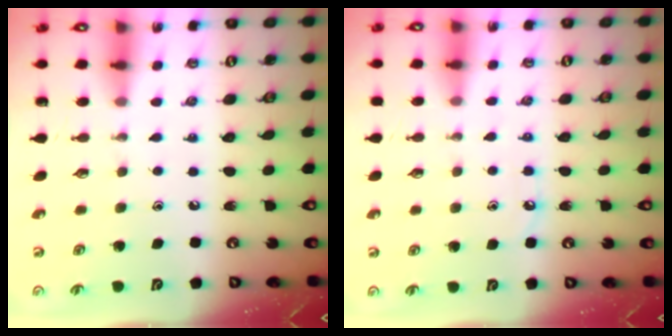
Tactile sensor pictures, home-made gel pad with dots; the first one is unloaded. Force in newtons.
{"total": 3.9, "press": 3.9, "slide": 0.5}